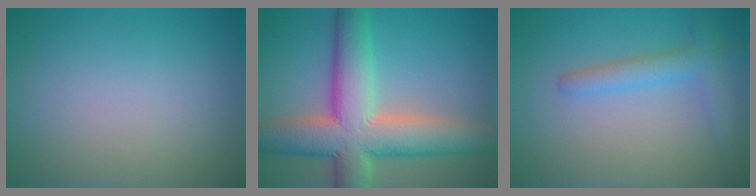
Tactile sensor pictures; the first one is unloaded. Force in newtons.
{"total": 10.2, "press": 10.2, "slide": 0.9}
{"total": 2.9, "press": 2.9, "slide": 0.1}